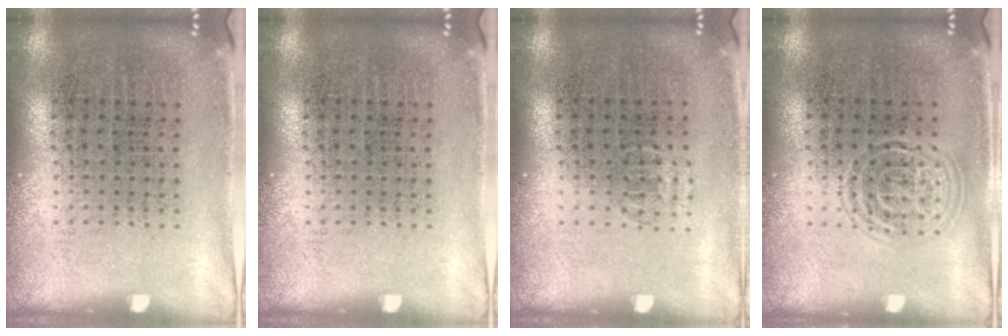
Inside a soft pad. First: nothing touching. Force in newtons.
{"total": 0.0}
{"total": 0.5, "press": 0.4, "slide": 0.3}
{"total": 1.3, "press": 1.3, "slide": 0.2}